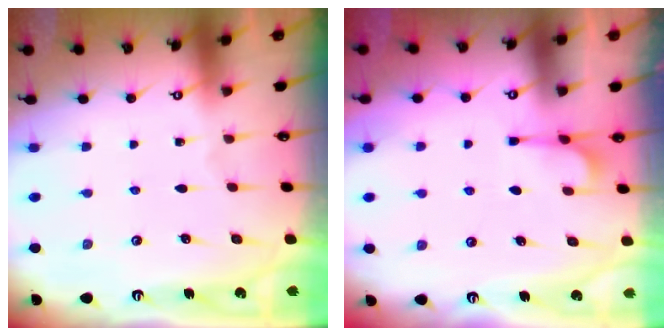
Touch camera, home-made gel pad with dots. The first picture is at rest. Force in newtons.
{"total": 2.5, "press": 2.2, "slide": 1.2}